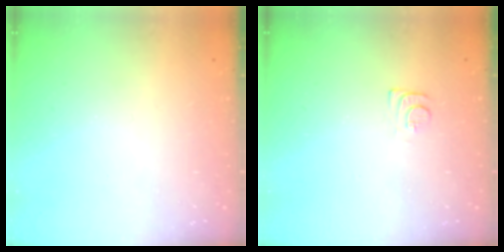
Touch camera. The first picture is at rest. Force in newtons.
{"total": 6.7, "press": 6.7, "slide": 0.6}